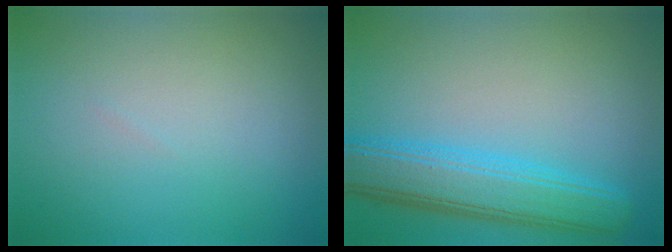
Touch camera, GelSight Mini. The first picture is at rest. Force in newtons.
{"total": 6.3, "press": 6.3, "slide": 0.1}